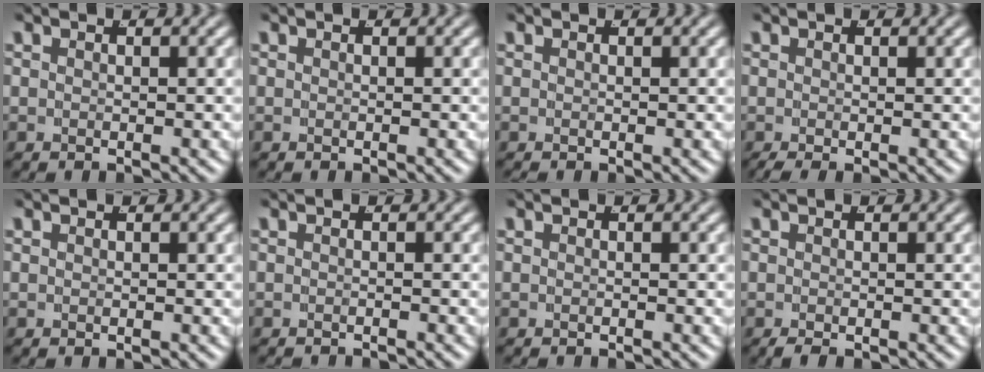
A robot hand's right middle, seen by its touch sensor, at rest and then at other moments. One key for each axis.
{"total": 0.0}
{"total": 0.0}
{"total": 0.7, "fx": -0.5, "fy": 0.0, "fz": 0.4, "tx": -0.009, "ty": -0.008, "tz": -0.003}
{"total": 0.0}
{"total": 1.2, "fx": -1.2, "fy": -0.3, "fz": -0.1, "tx": -0.004, "ty": -0.007, "tz": -0.016}
{"total": 0.5, "fx": -0.4, "fy": -0.2, "fz": -0.1, "tx": -0.002, "ty": -0.002, "tz": -0.006}
{"total": 0.7, "fx": -0.6, "fy": -0.2, "fz": 0.2, "tx": -0.006, "ty": -0.006, "tz": -0.007}